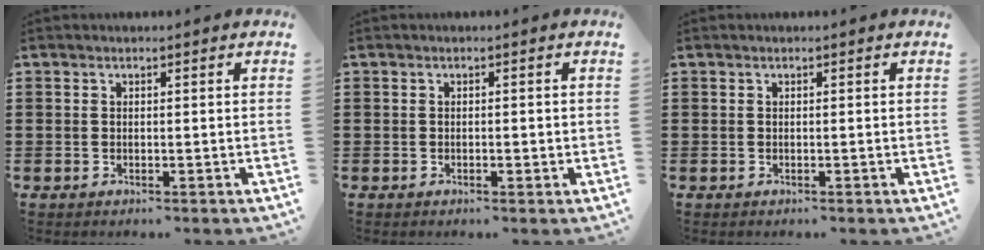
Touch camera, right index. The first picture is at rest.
{"total": 0.7, "force": [-0.2, 0.3, 0.6], "torque": [-0.012, -0.001, -0.003]}
{"total": 0.0}